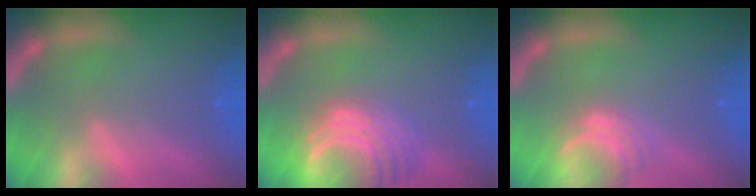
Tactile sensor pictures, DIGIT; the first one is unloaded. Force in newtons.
{"total": 8.1}
{"total": 3.0}